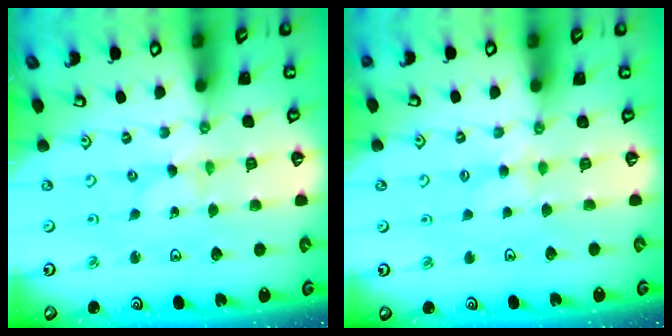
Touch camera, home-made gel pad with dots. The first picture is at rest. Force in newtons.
{"total": 3.1, "press": 3.1, "slide": 0.5}